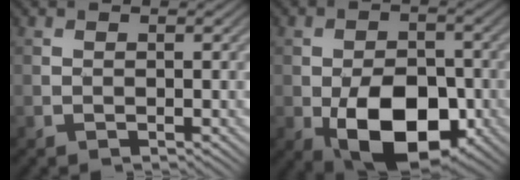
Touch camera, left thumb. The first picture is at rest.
{"total": 11.6, "force": [-3.8, 6.9, 8.5], "torque": [-0.150, -0.020, -0.059]}